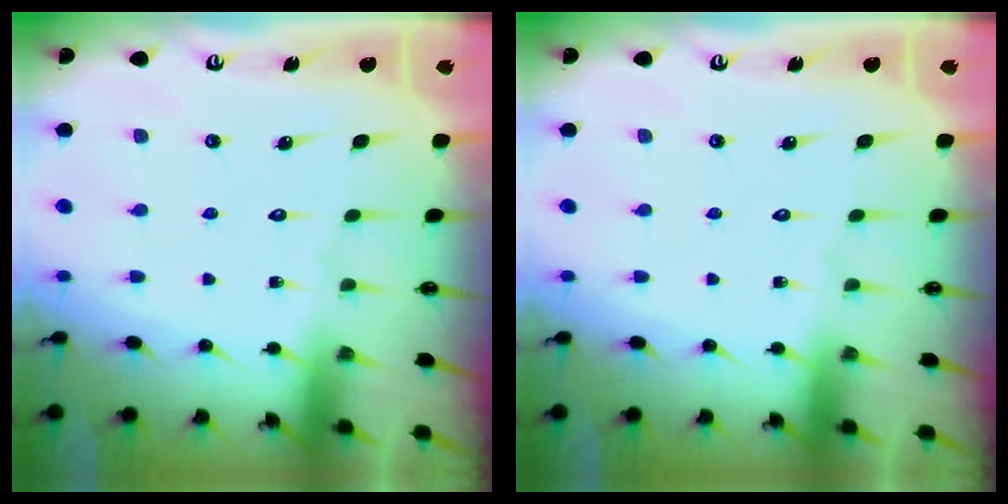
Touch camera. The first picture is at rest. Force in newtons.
{"total": 0.0}